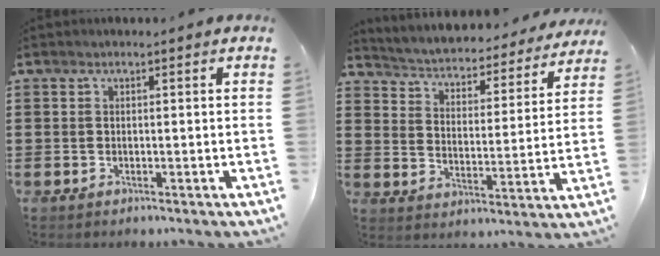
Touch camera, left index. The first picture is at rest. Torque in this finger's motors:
{"motor_torque": [1.06, -1.08, 0.45, 0.10]}